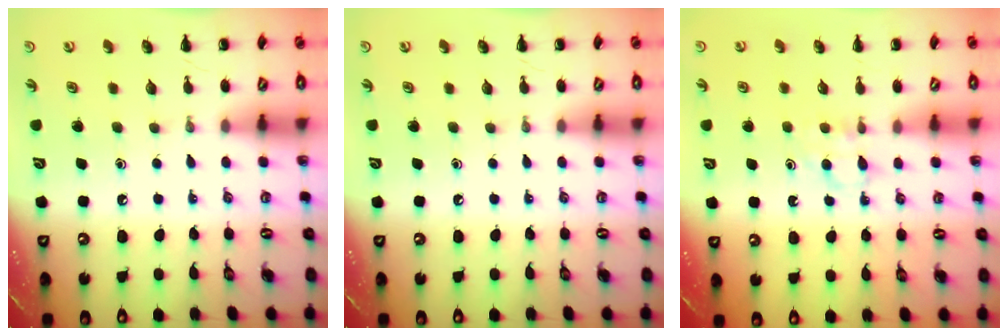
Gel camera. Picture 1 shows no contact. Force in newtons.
{"total": 0.0}
{"total": 3.5, "press": 3.3, "slide": 1.1}